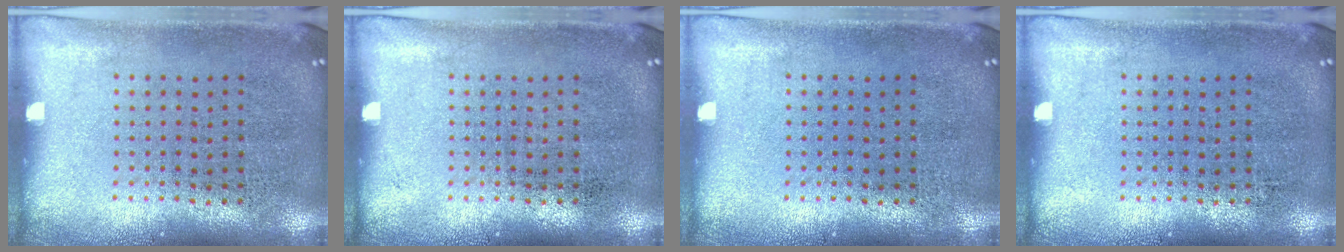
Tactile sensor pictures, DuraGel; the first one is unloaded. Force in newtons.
{"total": 0.0}
{"total": 0.0}
{"total": 0.0}